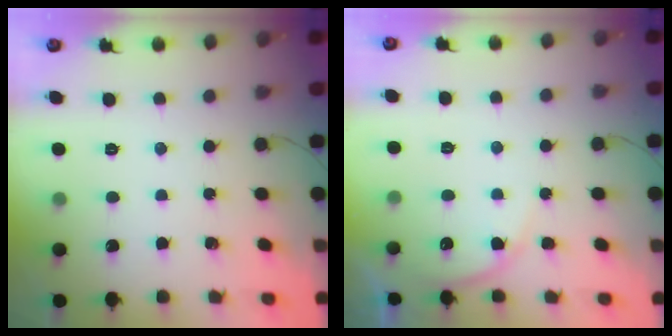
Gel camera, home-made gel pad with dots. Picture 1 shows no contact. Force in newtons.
{"total": 5.4, "press": 5.3, "slide": 0.6}